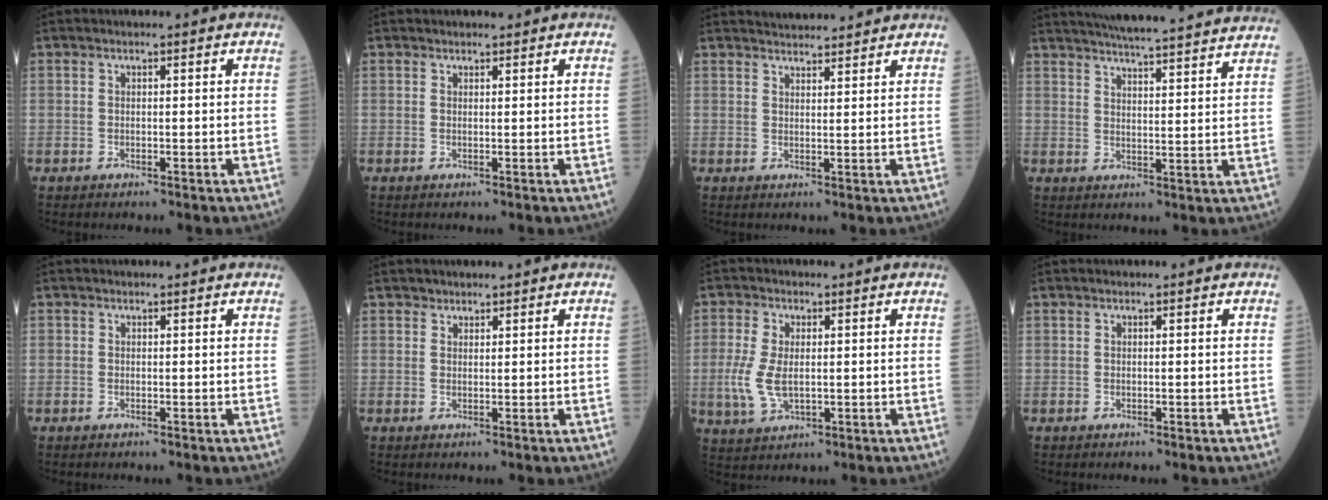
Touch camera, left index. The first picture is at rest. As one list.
[{"total": 1.0, "force": [0.9, 0.3, 0.3], "torque": [-0.012, 0.006, 0.015]}, {"total": 7.1, "force": [6.8, 0.9, 1.7], "torque": [-0.026, 0.024, 0.091]}, {"total": 25.0, "force": [23.2, 0.5, 9.2], "torque": [-0.145, -0.021, 0.292]}, {"total": 0.0}, {"total": 0.9, "force": [0.8, 0.4, -0.1], "torque": [0.001, 0.002, 0.012]}, {"total": 6.1, "force": [-0.5, 3.2, 5.2], "torque": [-0.134, -0.007, -0.006]}, {"total": 0.0}]